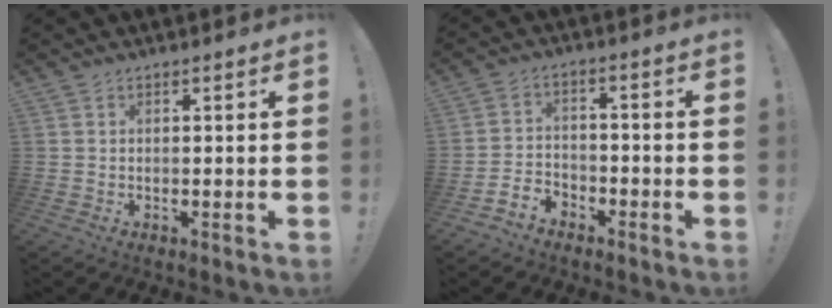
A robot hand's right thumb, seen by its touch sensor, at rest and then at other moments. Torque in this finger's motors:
{"motor_torque": [0.59, -0.58, 0.00, -0.06, 0.00]}